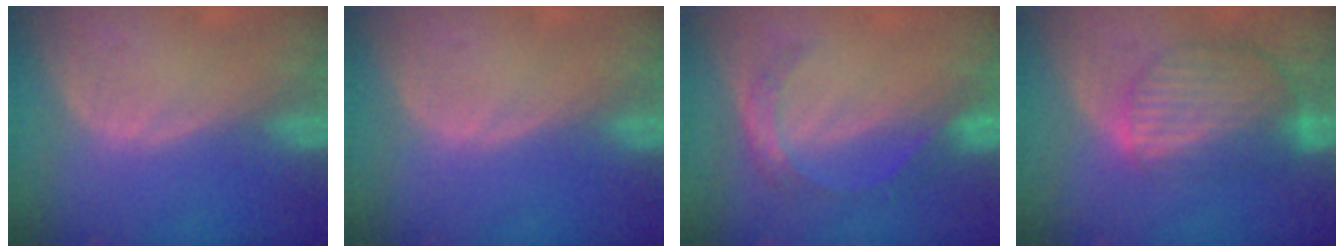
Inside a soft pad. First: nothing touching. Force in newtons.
{"total": 0.0}
{"total": 5.5, "press": 4.7, "slide": 2.8}
{"total": 8.7, "press": 7.6, "slide": 4.3}